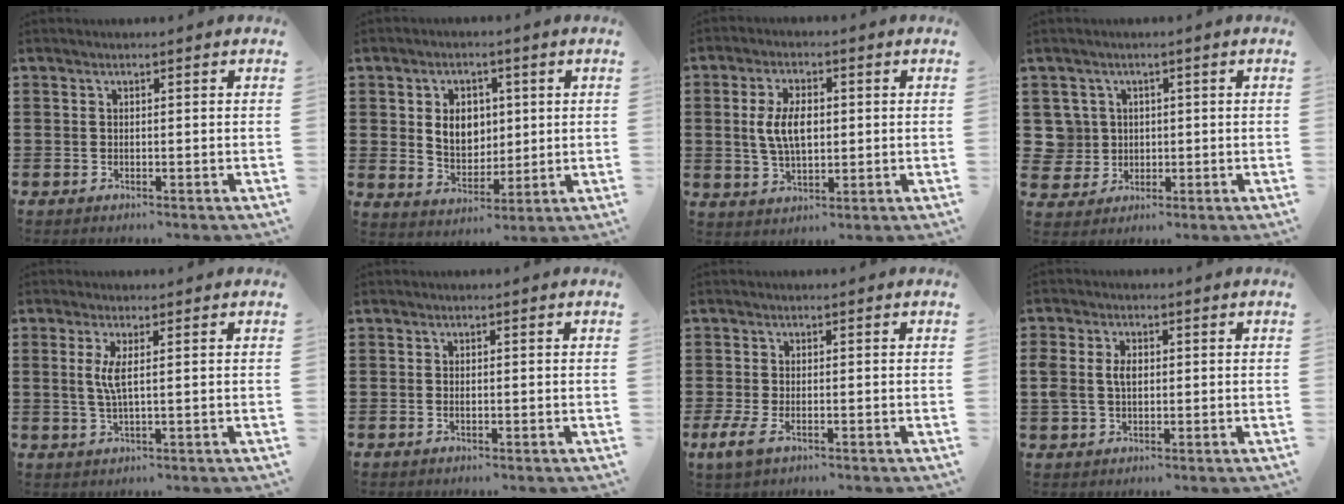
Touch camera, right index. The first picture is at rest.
{"total": 6.1, "force": [1.0, 4.7, 3.7], "torque": [-0.070, 0.008, 0.013]}
{"total": 6.4, "force": [0.5, 3.3, 5.5], "torque": [-0.116, 0.003, 0.001]}
{"total": 4.1, "force": [0.7, 4.0, 0.6], "torque": [-0.033, 0.013, 0.012]}
{"total": 3.5, "force": [0.6, 0.2, 3.4], "torque": [-0.075, -0.006, 0.006]}
{"total": 0.7, "force": [-0.2, 0.2, 0.7], "torque": [-0.015, -0.004, -0.002]}
{"total": 2.6, "force": [-0.9, 1.0, 2.2], "torque": [-0.061, -0.010, -0.022]}
{"total": 3.6, "force": [0.3, 2.5, 2.6], "torque": [-0.064, 0.009, 0.002]}